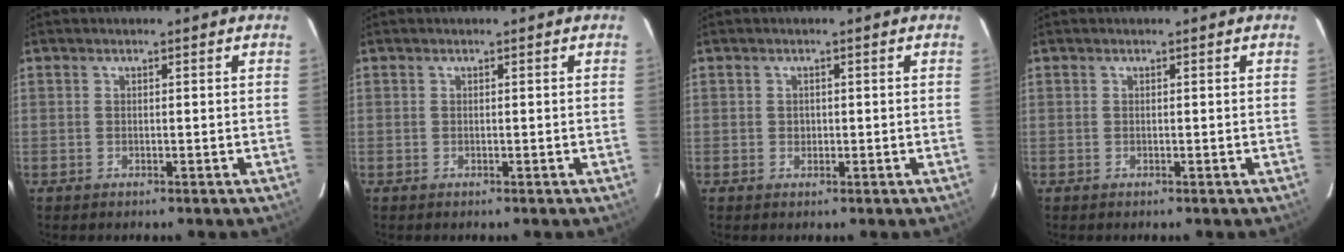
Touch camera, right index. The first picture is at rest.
{"total": 0.0}
{"total": 0.9, "force": [-0.1, 0.8, 0.4], "torque": [-0.006, 0.002, 0.000]}
{"total": 0.0}